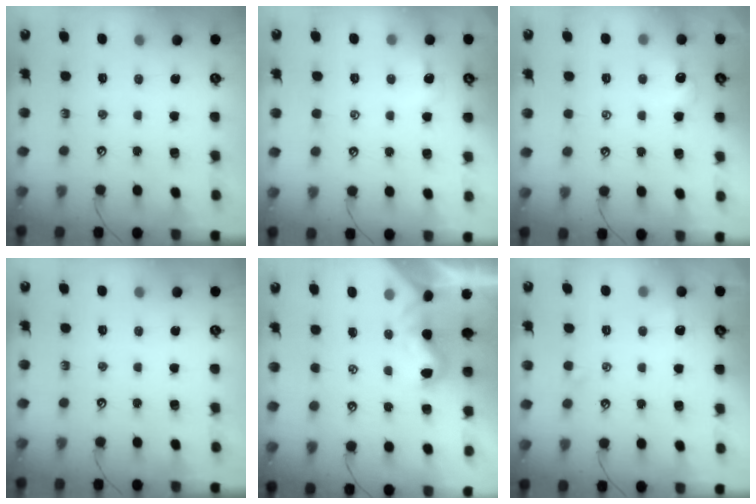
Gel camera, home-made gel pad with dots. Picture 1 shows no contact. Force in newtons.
{"total": 0.9, "press": 0.8, "slide": 0.4}
{"total": 0.8, "press": 0.6, "slide": 0.6}
{"total": 0.0}
{"total": 1.5, "press": 1.4, "slide": 0.5}
{"total": 0.6, "press": 0.2, "slide": 0.6}